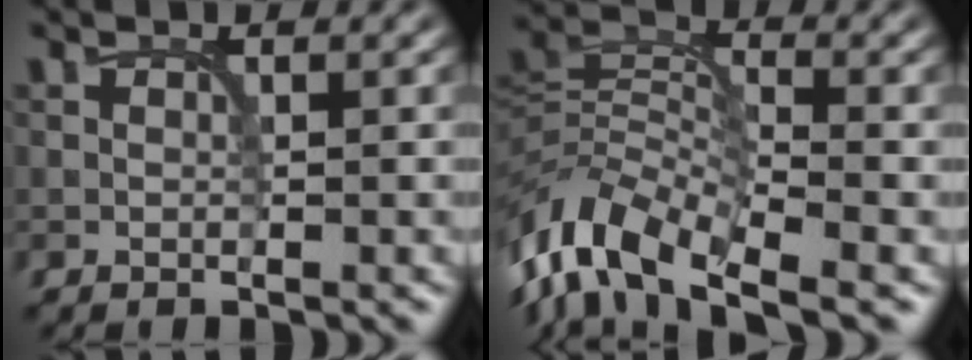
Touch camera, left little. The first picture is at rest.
{"total": 8.9, "force": [-5.1, 3.5, 6.4], "torque": [-0.113, 0.008, -0.112]}